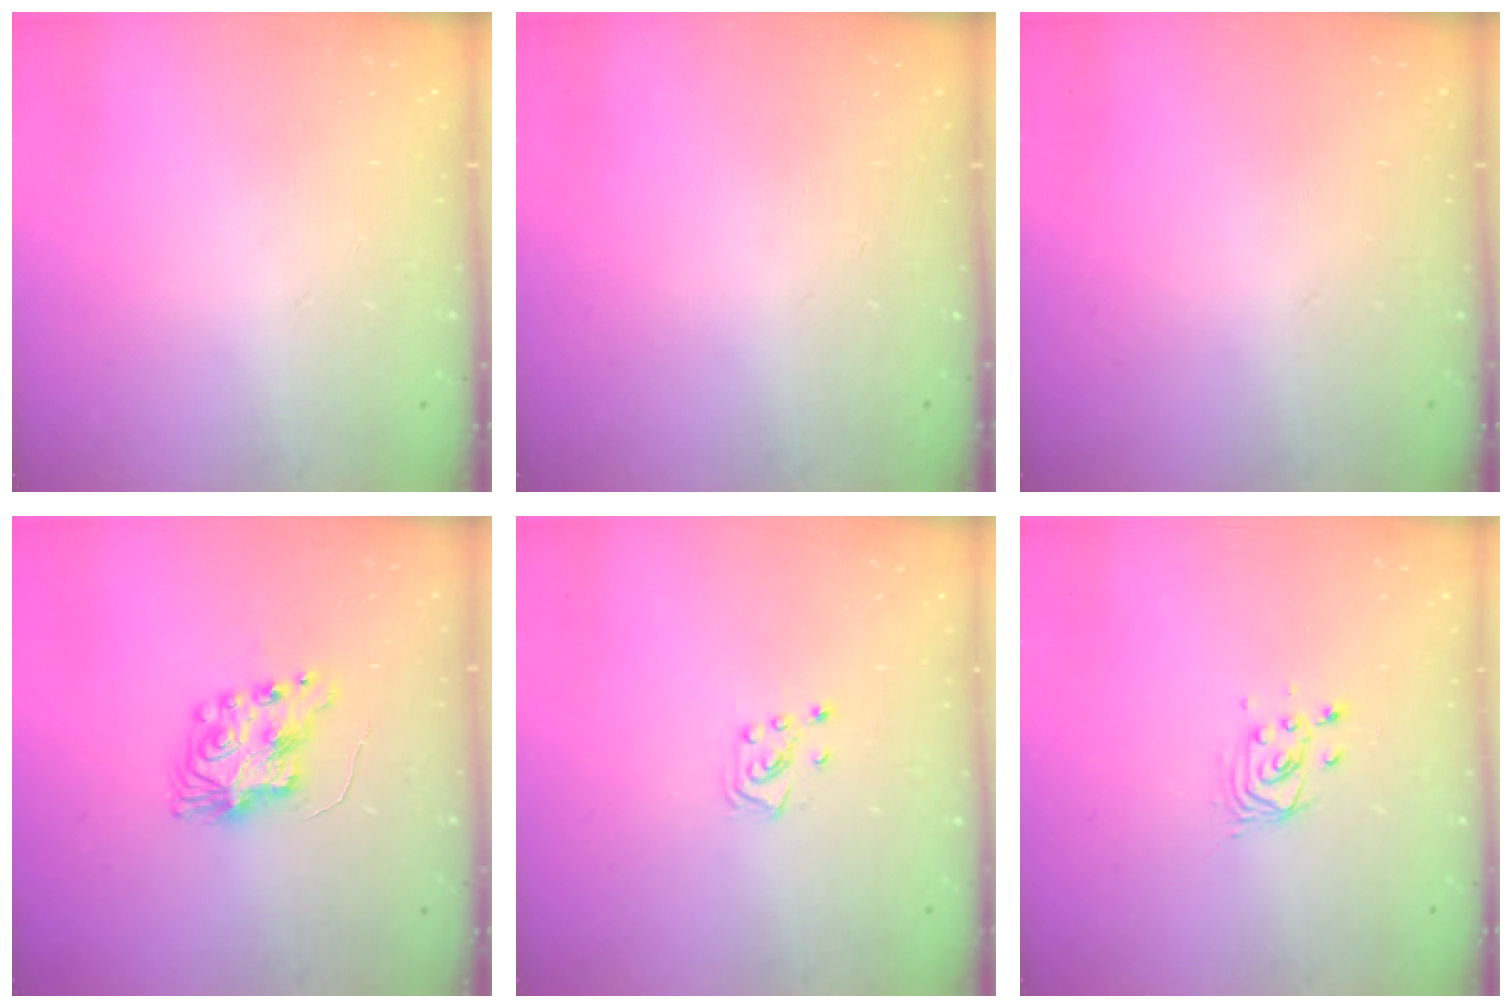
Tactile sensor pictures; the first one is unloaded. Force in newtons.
{"total": 0.0}
{"total": 0.0}
{"total": 8.4, "press": 8.4, "slide": 0.2}
{"total": 4.7, "press": 4.7, "slide": 0.5}
{"total": 3.1, "press": 3.1, "slide": 0.2}